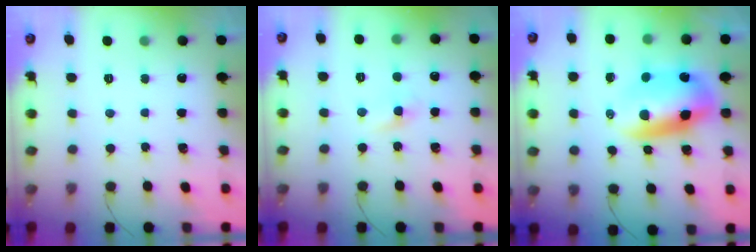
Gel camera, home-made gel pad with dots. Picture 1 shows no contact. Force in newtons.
{"total": 2.0, "press": 1.8, "slide": 1.0}
{"total": 10.3, "press": 10.0, "slide": 2.5}